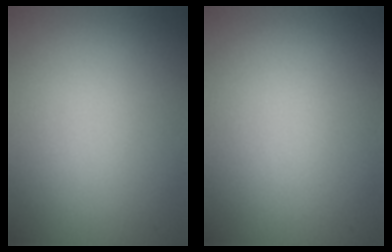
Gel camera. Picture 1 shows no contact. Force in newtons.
{"total": 0.0}